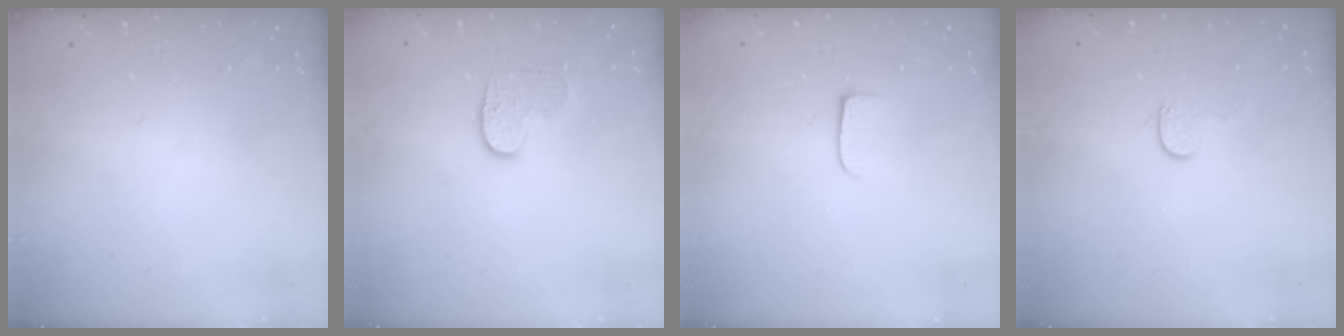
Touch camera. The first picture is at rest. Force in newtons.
{"total": 7.0, "press": 7.0, "slide": 0.2}
{"total": 5.6, "press": 5.5, "slide": 0.7}
{"total": 4.1, "press": 4.1, "slide": 0.4}